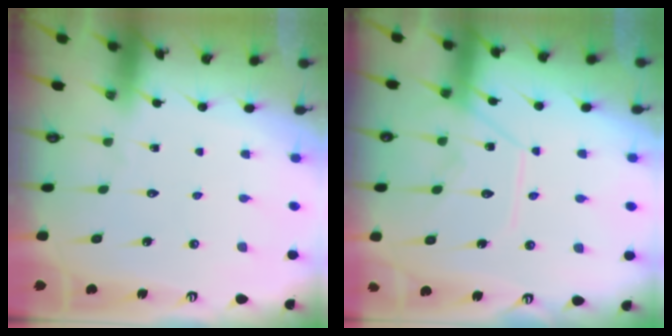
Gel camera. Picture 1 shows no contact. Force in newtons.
{"total": 12.9, "press": 12.9, "slide": 1.2}